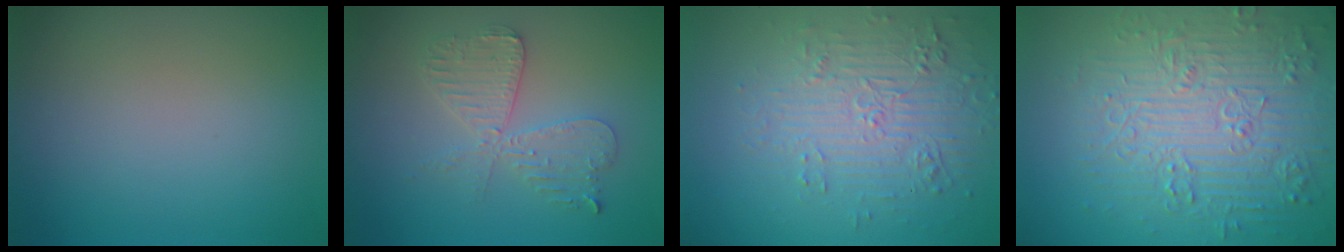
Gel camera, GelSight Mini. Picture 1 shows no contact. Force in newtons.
{"total": 4.2, "press": 3.6, "slide": 2.2}
{"total": 4.2, "press": 3.7, "slide": 2.0}
{"total": 8.0, "press": 6.2, "slide": 5.0}